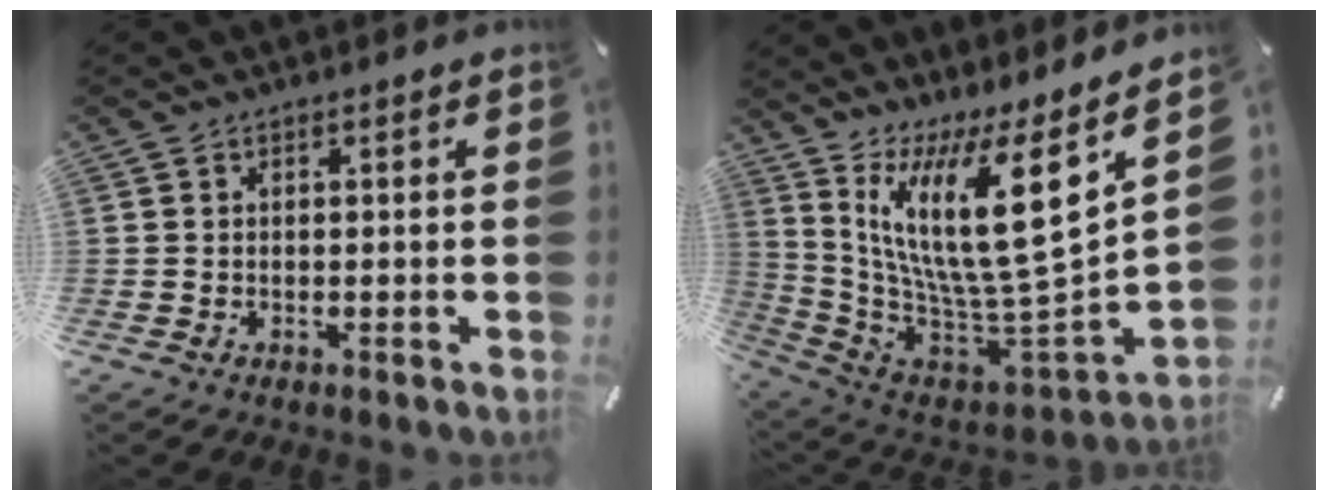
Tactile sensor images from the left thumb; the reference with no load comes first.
{"total": 21.1, "force": [8.2, 5.8, 18.6], "torque": [-0.347, -0.091, 0.132]}